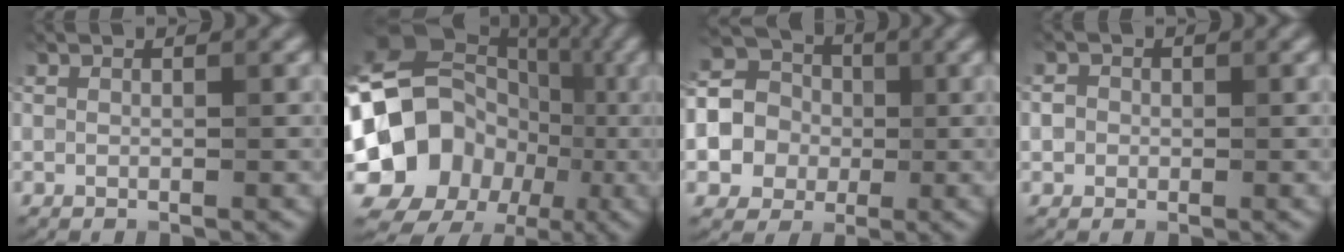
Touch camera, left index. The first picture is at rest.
{"total": 17.4, "force": [-3.4, 15.0, 8.2], "torque": [-0.152, 0.017, -0.082]}
{"total": 11.8, "force": [0.1, 10.9, 4.4], "torque": [-0.121, 0.021, -0.038]}
{"total": 1.5, "force": [0.1, 1.4, 0.6], "torque": [0.002, 0.005, -0.004]}